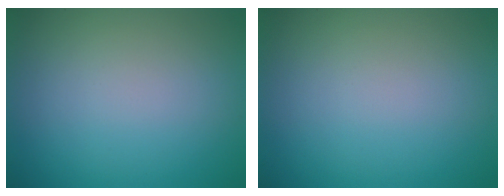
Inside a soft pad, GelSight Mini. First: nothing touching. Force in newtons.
{"total": 0.0}